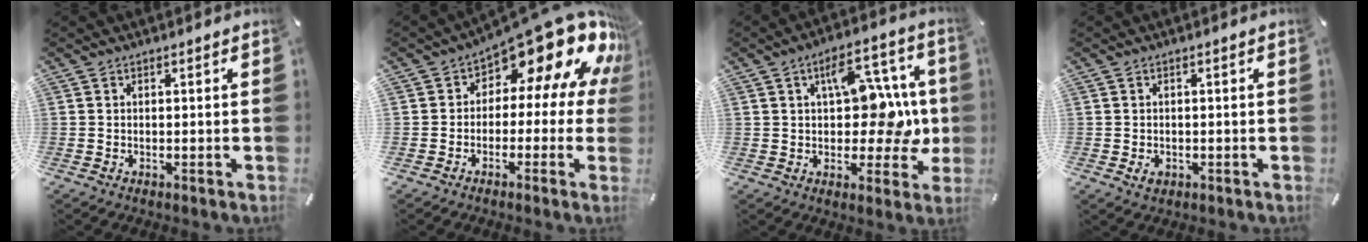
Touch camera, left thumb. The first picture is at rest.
{"total": 17.0, "force": [9.7, 8.9, 10.9], "torque": [-0.154, -0.073, 0.163]}
{"total": 15.1, "force": [2.2, 8.8, 12.1], "torque": [-0.151, -0.007, 0.039]}
{"total": 1.5, "force": [-0.3, 1.1, 0.9], "torque": [-0.018, 0.003, -0.006]}